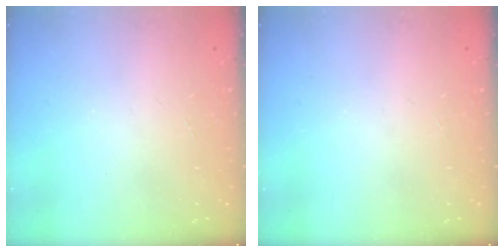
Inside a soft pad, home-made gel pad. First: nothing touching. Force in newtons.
{"total": 0.0}